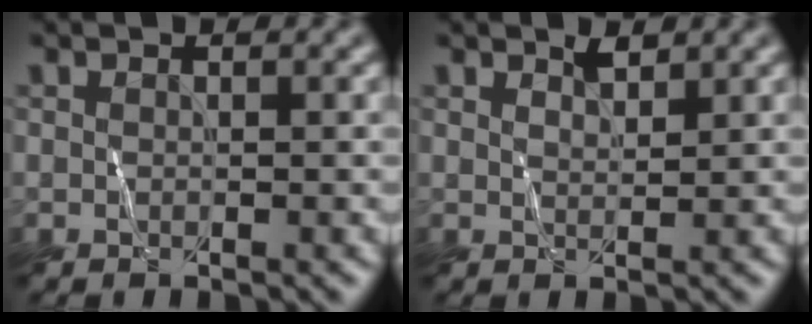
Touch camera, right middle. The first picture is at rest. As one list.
[{"total": 0.7, "force": [0.6, 0.0, 0.3], "torque": [-0.009, 0.001, 0.018]}]